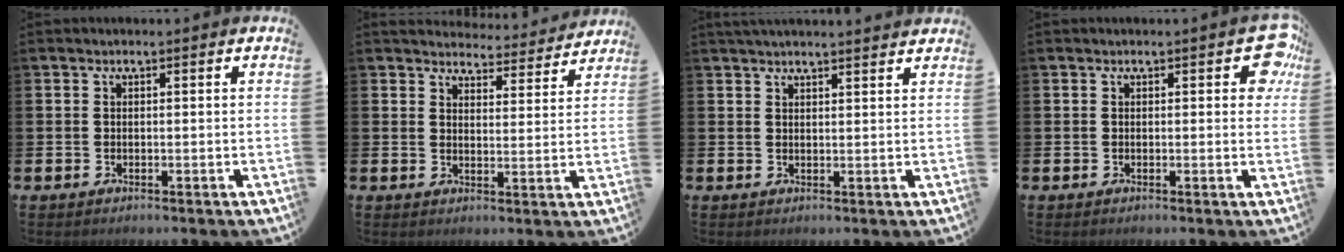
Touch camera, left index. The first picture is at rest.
{"total": 4.2, "force": [4.1, 0.8, 0.0], "torque": [-0.006, -0.033, 0.070]}
{"total": 2.4, "force": [2.4, -0.1, 0.3], "torque": [-0.009, -0.009, 0.043]}
{"total": 2.8, "force": [1.2, 1.2, 2.3], "torque": [-0.023, 0.000, 0.013]}